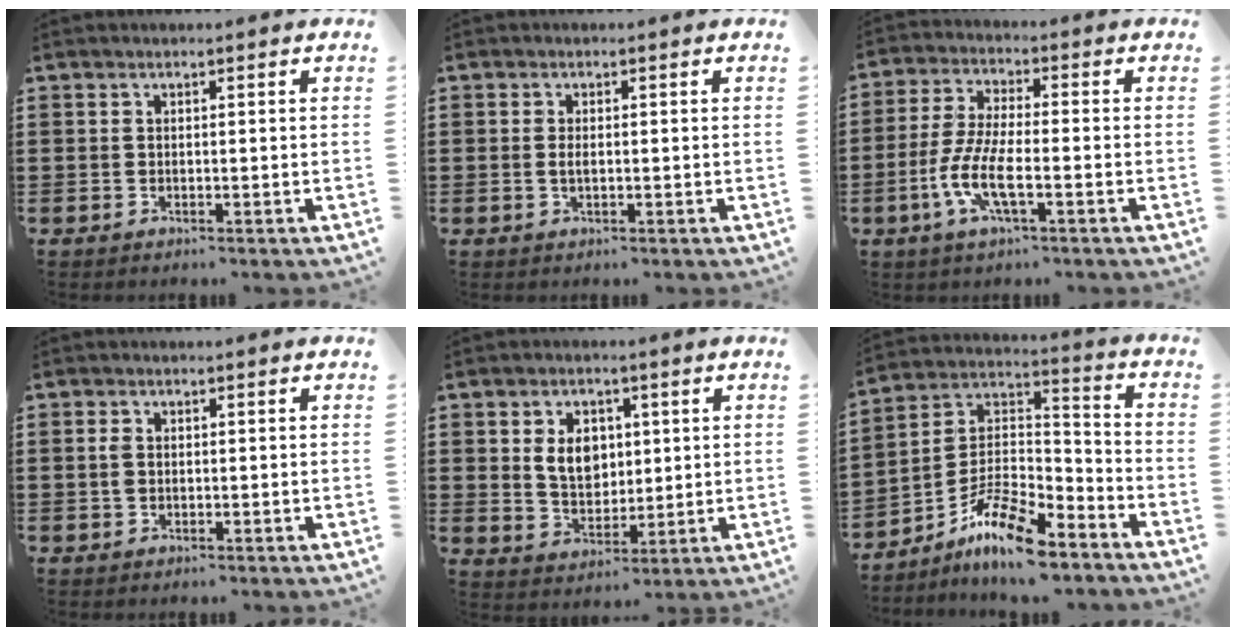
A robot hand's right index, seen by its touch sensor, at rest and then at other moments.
{"total": 1.2, "force": [-0.1, 0.3, 1.2], "torque": [-0.023, 0.000, -0.002]}
{"total": 7.6, "force": [-3.2, 1.8, 6.6], "torque": [-0.159, -0.016, -0.067]}
{"total": 1.5, "force": [0.1, 1.0, 1.2], "torque": [-0.033, 0.002, -0.002]}
{"total": 6.2, "force": [1.3, 4.6, 3.9], "torque": [-0.075, 0.009, 0.018]}
{"total": 11.2, "force": [-8.8, 2.7, 6.4], "torque": [-0.133, 0.018, -0.175]}